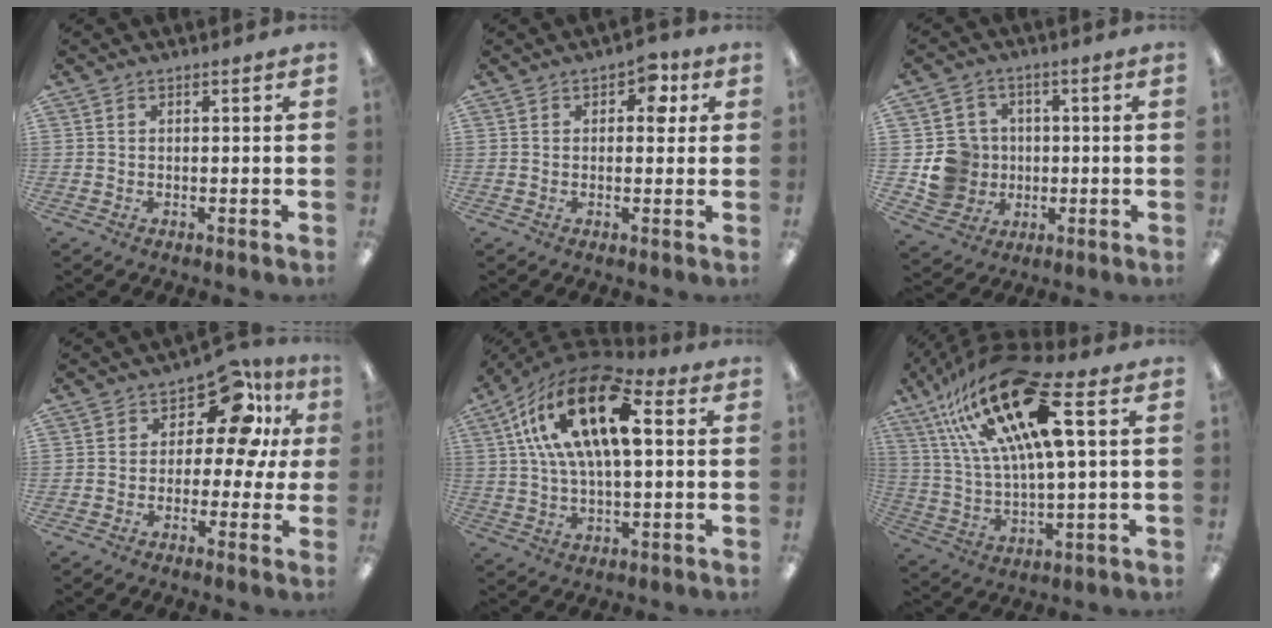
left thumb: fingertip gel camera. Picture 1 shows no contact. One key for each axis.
{"total": 4.9, "fx": 1.7, "fy": 3.2, "fz": 3.3, "tx": -0.029, "ty": -0.002, "tz": 0.021}
{"total": 9.7, "fx": -0.8, "fy": 9.4, "fz": 2.3, "tx": -0.054, "ty": 0.011, "tz": -0.002}
{"total": 12.2, "fx": 6.1, "fy": 5.9, "fz": 8.8, "tx": -0.130, "ty": -0.041, "tz": 0.101}
{"total": 21.9, "fx": 7.7, "fy": 10.1, "fz": 17.9, "tx": -0.335, "ty": -0.015, "tz": 0.122}
{"total": 23.8, "fx": 12.3, "fy": 7.3, "fz": 19.1, "tx": -0.365, "ty": -0.053, "tz": 0.201}